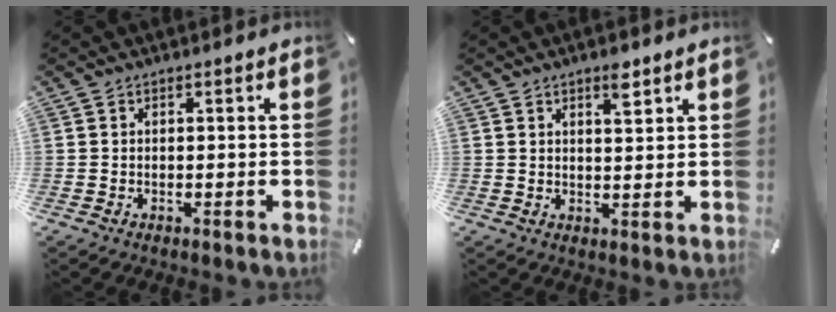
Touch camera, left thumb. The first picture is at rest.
{"total": 4.2, "force": [2.8, 1.6, 2.7], "torque": [-0.026, -0.014, 0.043]}